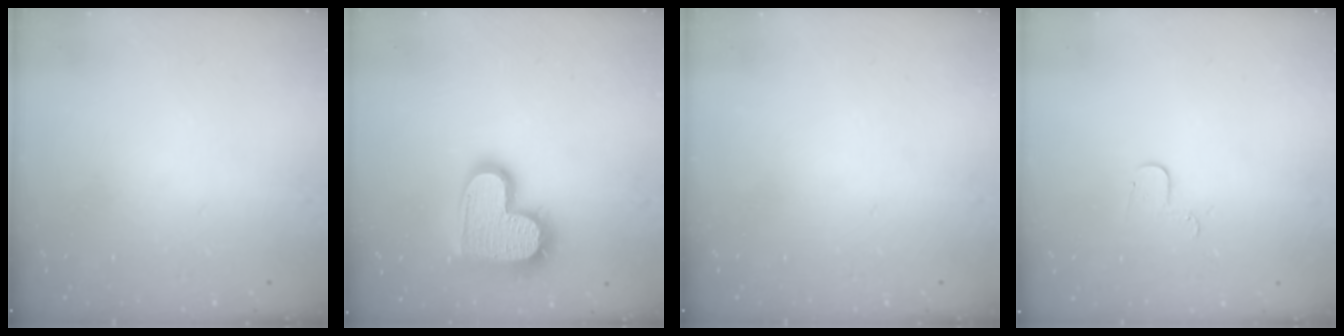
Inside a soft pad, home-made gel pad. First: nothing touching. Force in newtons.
{"total": 18.4, "press": 18.4, "slide": 1.0}
{"total": 0.0}
{"total": 4.0, "press": 4.0, "slide": 0.4}